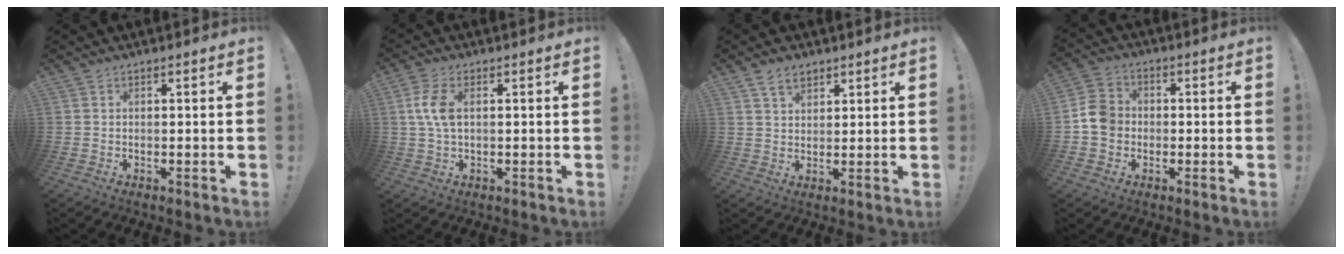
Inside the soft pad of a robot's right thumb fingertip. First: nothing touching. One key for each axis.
{"total": 7.0, "fx": 1.1, "fy": 4.0, "fz": 5.7, "tx": -0.120, "ty": 0.002, "tz": 0.017}
{"total": 5.2, "fx": 3.5, "fy": 3.0, "fz": 2.3, "tx": -0.034, "ty": -0.013, "tz": 0.063}
{"total": 8.0, "fx": -1.4, "fy": 7.0, "fz": 3.6, "tx": -0.066, "ty": 0.023, "tz": -0.022}